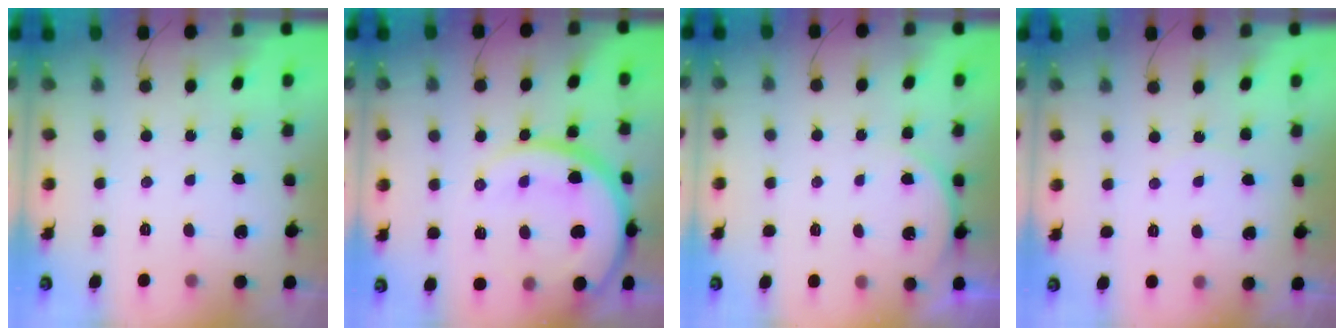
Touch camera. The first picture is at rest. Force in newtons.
{"total": 16.9, "press": 16.9, "slide": 1.3}
{"total": 3.8, "press": 3.2, "slide": 2.2}
{"total": 2.6, "press": 2.5, "slide": 0.6}